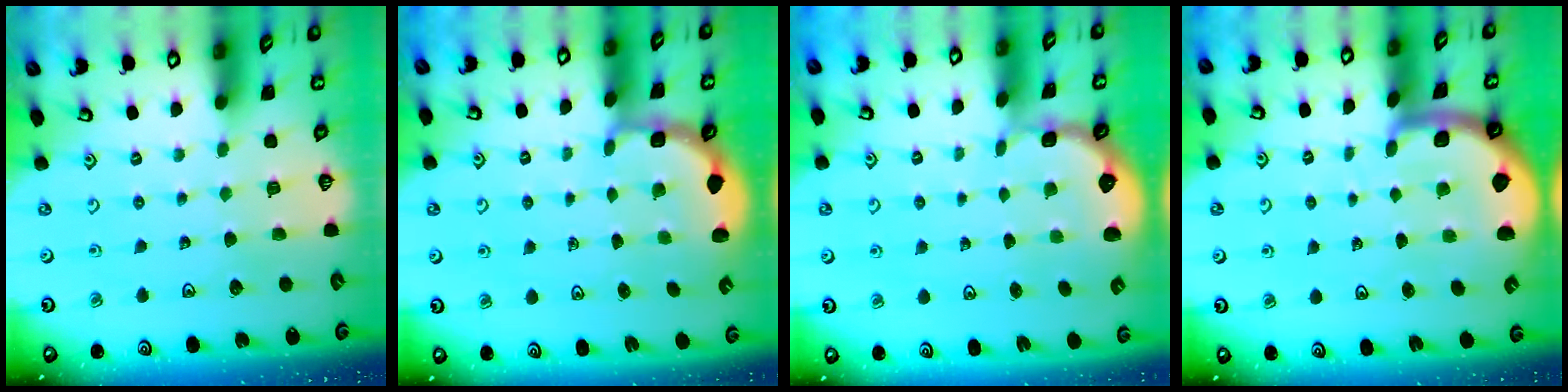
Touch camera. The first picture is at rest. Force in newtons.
{"total": 2.7, "press": 2.3, "slide": 1.4}
{"total": 2.6, "press": 2.1, "slide": 1.6}
{"total": 2.5, "press": 2.4, "slide": 0.5}